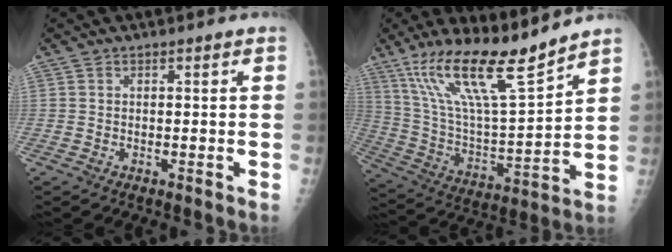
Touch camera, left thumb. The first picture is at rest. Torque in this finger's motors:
{"motor_torque": [0.52, 0.39, 1.39, -1.38, 0.22]}